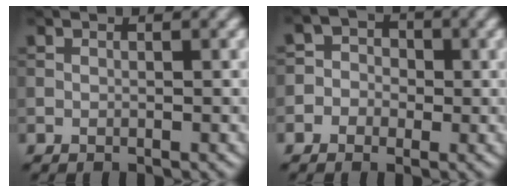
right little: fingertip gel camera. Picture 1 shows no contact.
{"total": 3.2, "force": [-0.7, 3.0, 0.8], "torque": [0.010, 0.019, -0.039]}